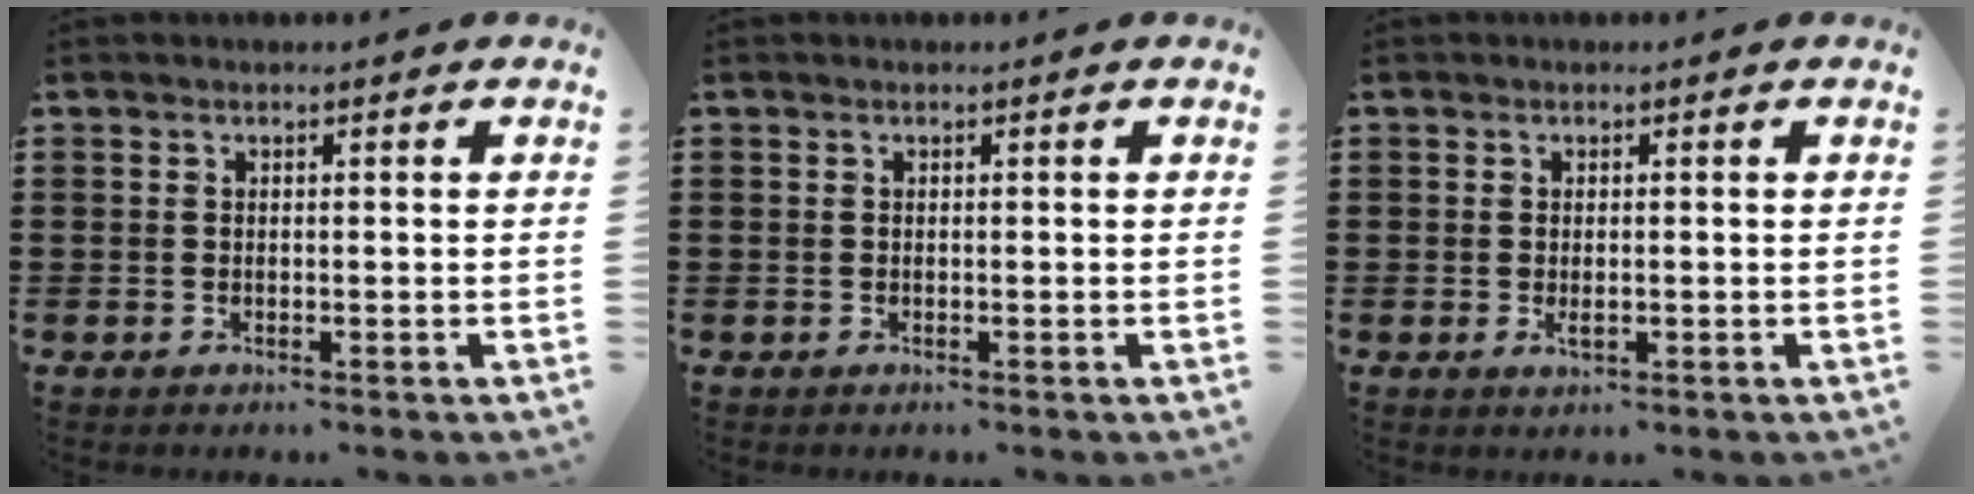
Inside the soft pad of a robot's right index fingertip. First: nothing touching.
{"total": 0.0}
{"total": 1.3, "force": [-0.2, 0.5, 1.2], "torque": [-0.022, -0.001, -0.003]}